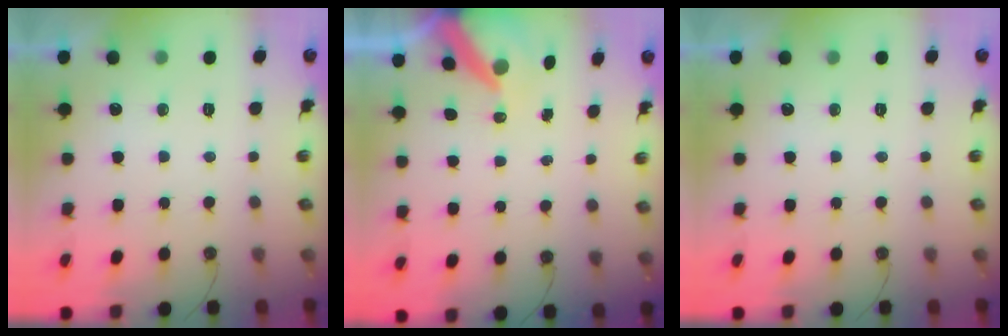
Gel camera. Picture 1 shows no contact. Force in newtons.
{"total": 8.1, "press": 8.0, "slide": 1.0}
{"total": 0.0}